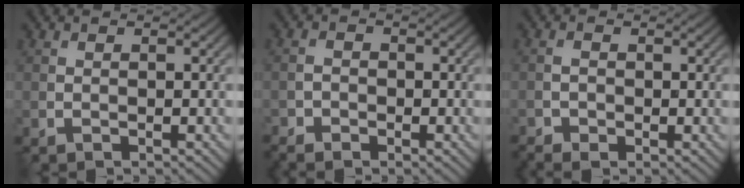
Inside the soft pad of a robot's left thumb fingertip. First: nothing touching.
{"total": 2.6, "force": [-2.0, 1.5, 0.8], "torque": [-0.022, 0.001, -0.043]}
{"total": 1.8, "force": [-1.0, 1.1, 0.9], "torque": [-0.024, -0.002, -0.021]}